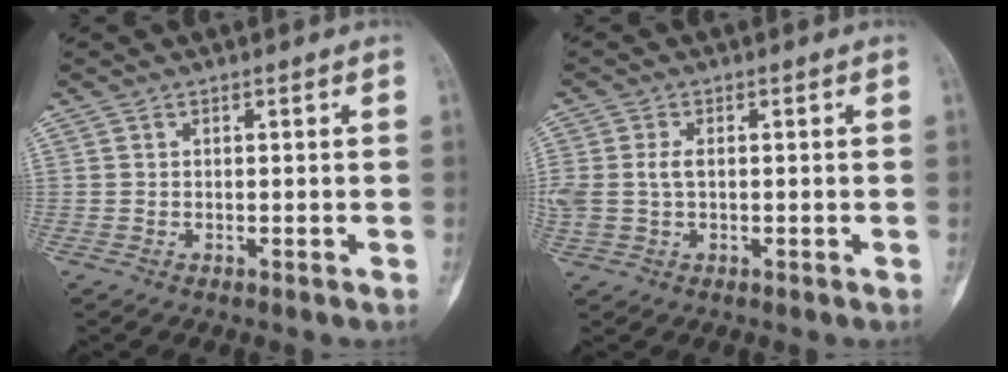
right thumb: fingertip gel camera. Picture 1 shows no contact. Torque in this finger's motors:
{"motor_torque": [0.03, 0.03, 0.46, 0.06, 0.02]}